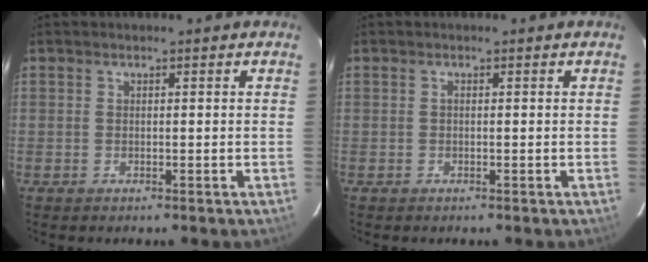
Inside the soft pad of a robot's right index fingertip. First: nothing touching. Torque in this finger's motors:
{"motor_torque": [0.30, 0.01, 0.09, 0.02]}